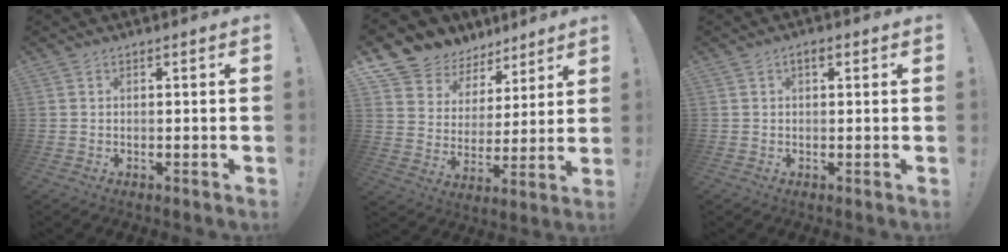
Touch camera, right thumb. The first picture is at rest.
{"total": 9.1, "force": [6.3, 6.5, 1.3], "torque": [-0.023, -0.060, 0.122]}
{"total": 2.2, "force": [1.0, 0.9, 1.7], "torque": [-0.019, -0.001, 0.013]}